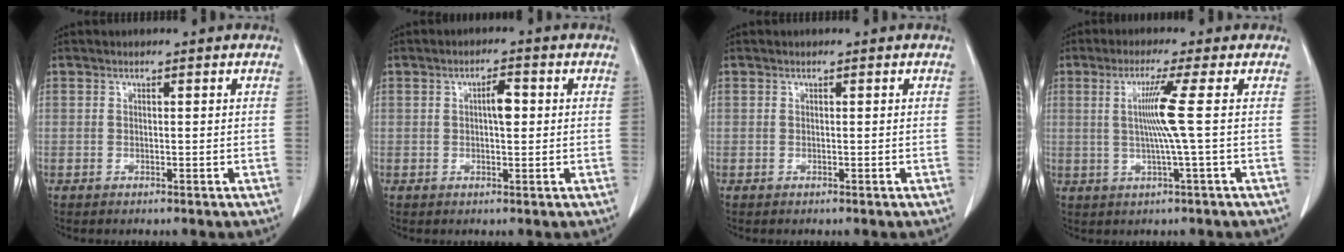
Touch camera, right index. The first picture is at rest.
{"total": 2.9, "force": [0.4, 0.9, 2.8], "torque": [-0.046, 0.004, 0.005]}
{"total": 0.0}
{"total": 6.0, "force": [0.6, -2.0, 5.6], "torque": [-0.111, -0.003, 0.014]}